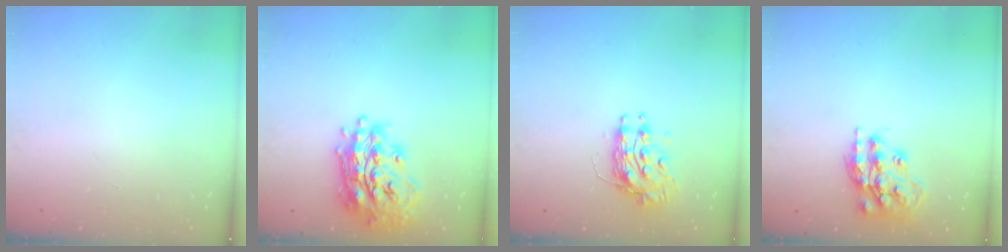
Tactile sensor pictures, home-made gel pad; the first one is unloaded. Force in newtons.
{"total": 19.9, "press": 19.8, "slide": 2.1}
{"total": 9.3, "press": 9.2, "slide": 0.6}
{"total": 15.5, "press": 15.5, "slide": 1.1}